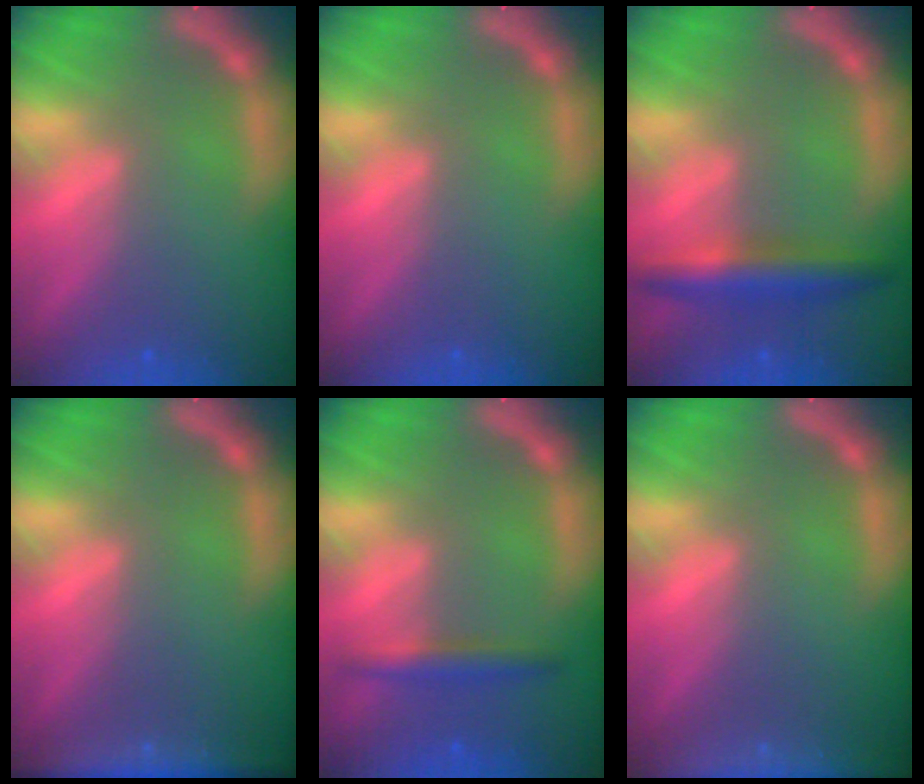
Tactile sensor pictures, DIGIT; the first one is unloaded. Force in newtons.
{"total": 0.0}
{"total": 4.4}
{"total": 6.0}
{"total": 2.4}
{"total": 9.0}